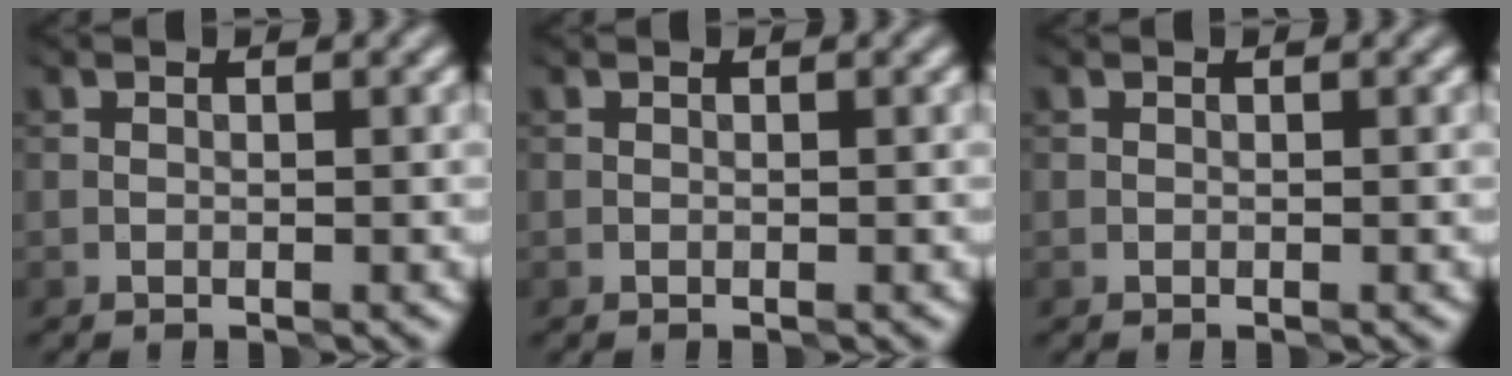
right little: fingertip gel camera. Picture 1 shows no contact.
{"total": 0.0}
{"total": 0.0}